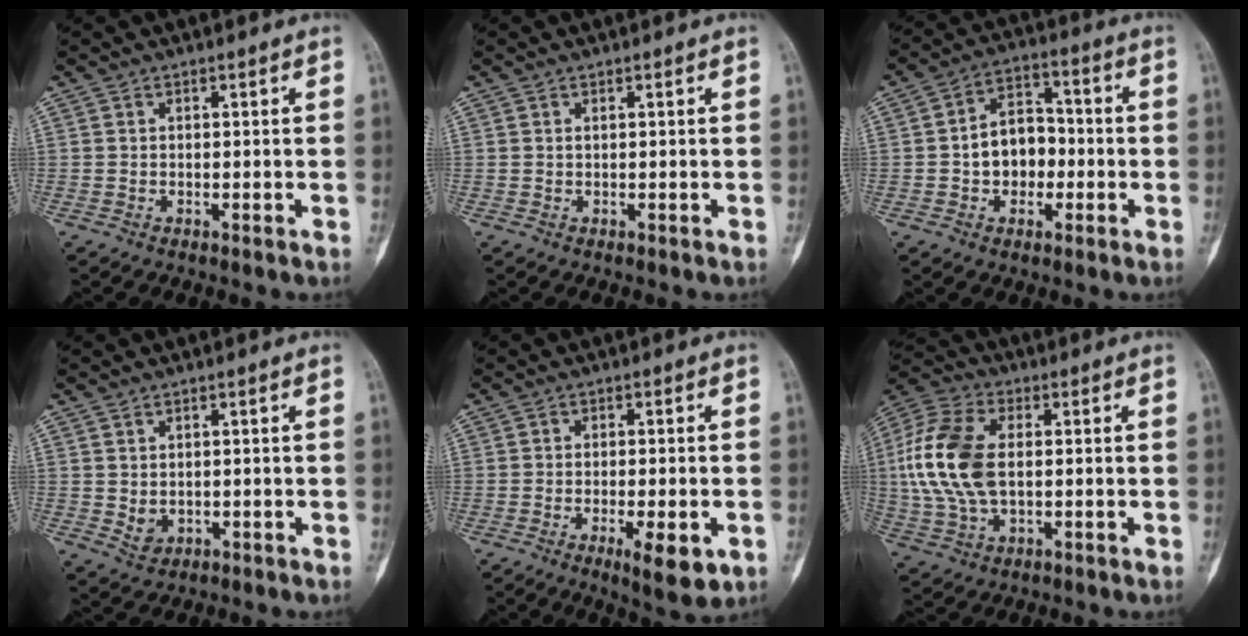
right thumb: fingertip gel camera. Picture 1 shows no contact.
{"total": 0.0}
{"total": 9.3, "force": [-1.2, 7.0, 6.0], "torque": [-0.062, 0.031, -0.028]}
{"total": 2.6, "force": [0.1, 2.1, 1.5], "torque": [-0.020, -0.004, 0.012]}
{"total": 7.9, "force": [-2.9, 2.3, 6.9], "torque": [-0.102, -0.007, -0.038]}
{"total": 16.2, "force": [1.0, 9.7, 12.9], "torque": [-0.276, 0.015, 0.019]}